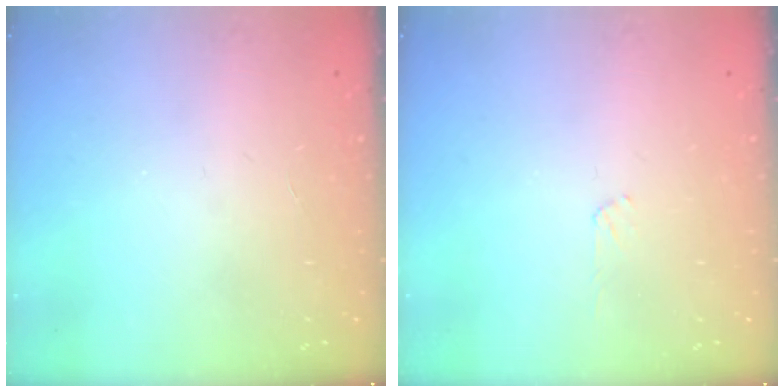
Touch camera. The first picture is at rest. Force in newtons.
{"total": 3.2, "press": 3.2, "slide": 0.4}